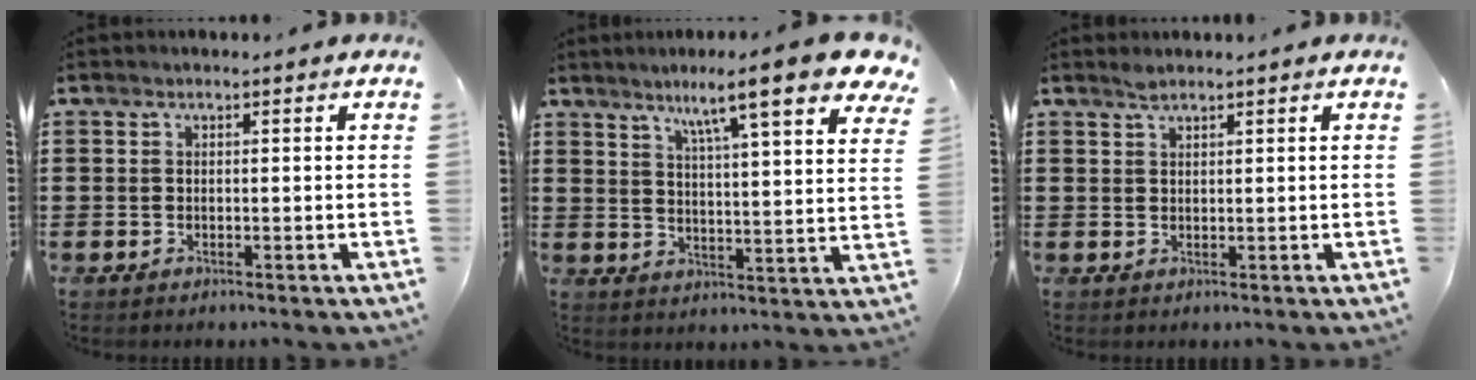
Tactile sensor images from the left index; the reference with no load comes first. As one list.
[{"total": 11.3, "force": [8.0, 0.7, 7.9], "torque": [-0.143, -0.035, 0.124]}, {"total": 0.9, "force": [0.8, 0.0, 0.3], "torque": [-0.009, -0.002, 0.017]}]